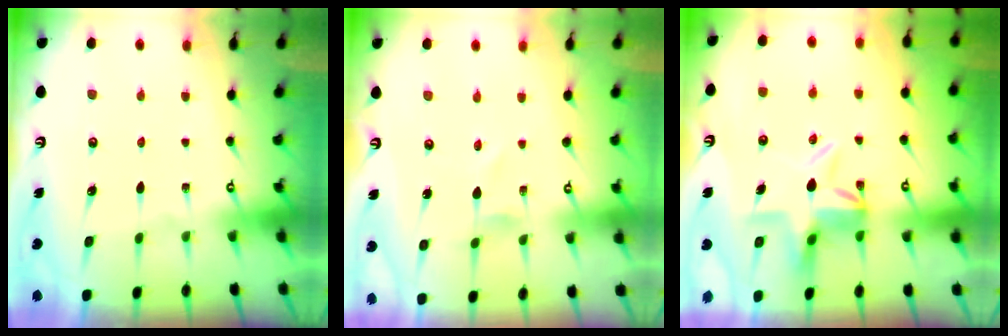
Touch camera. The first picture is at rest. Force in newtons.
{"total": 0.0}
{"total": 7.3, "press": 6.9, "slide": 2.4}